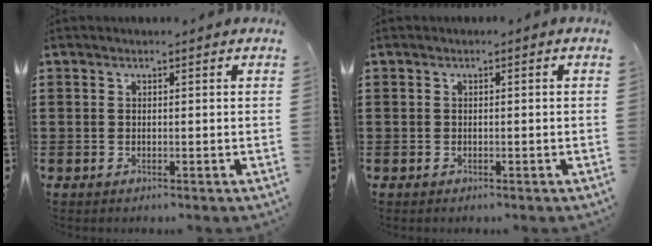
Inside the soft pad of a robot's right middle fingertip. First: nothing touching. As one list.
[{"total": 0.0}]